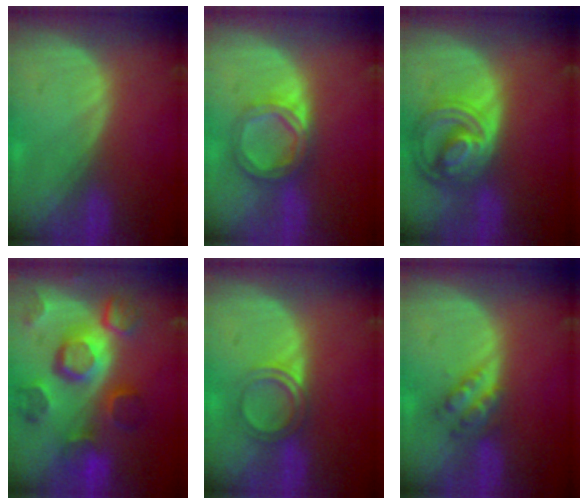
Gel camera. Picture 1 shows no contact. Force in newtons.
{"total": 5.6, "press": 5.3, "slide": 2.0}
{"total": 8.7, "press": 7.6, "slide": 4.3}
{"total": 12.1, "press": 10.5, "slide": 6.0}
{"total": 3.8, "press": 3.6, "slide": 1.3}
{"total": 3.7, "press": 3.7, "slide": 0.3}